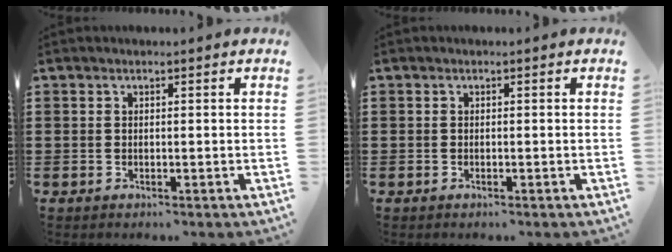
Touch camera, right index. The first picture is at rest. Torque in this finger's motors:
{"motor_torque": [-0.34, 0.33, -0.01, -0.01]}